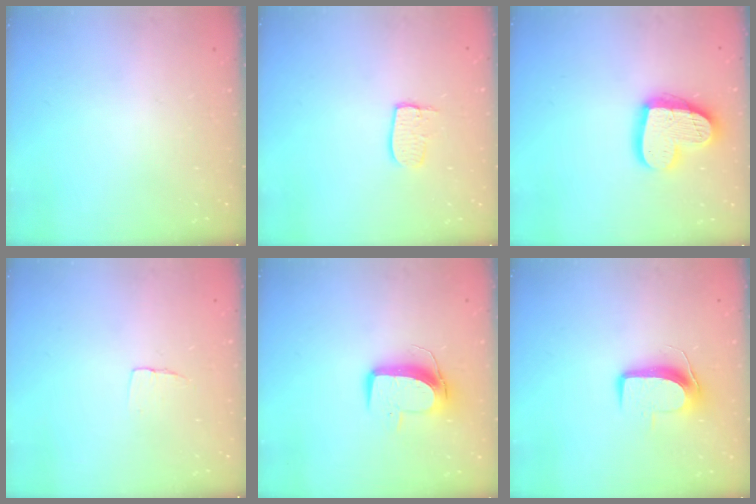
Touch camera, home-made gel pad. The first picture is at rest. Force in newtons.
{"total": 6.1, "press": 6.1, "slide": 0.5}
{"total": 17.2, "press": 17.1, "slide": 1.5}
{"total": 3.9, "press": 3.9, "slide": 0.3}
{"total": 10.3, "press": 10.3, "slide": 0.7}
{"total": 8.8, "press": 8.7, "slide": 0.6}